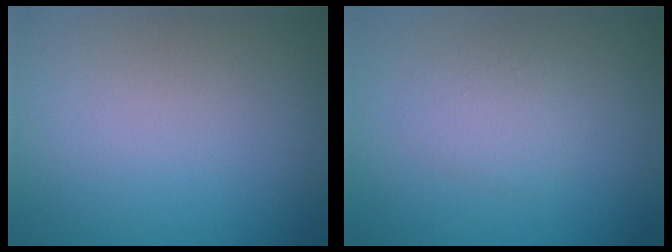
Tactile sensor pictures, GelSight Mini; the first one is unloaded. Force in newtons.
{"total": 1.9, "press": 1.9, "slide": 0.0}